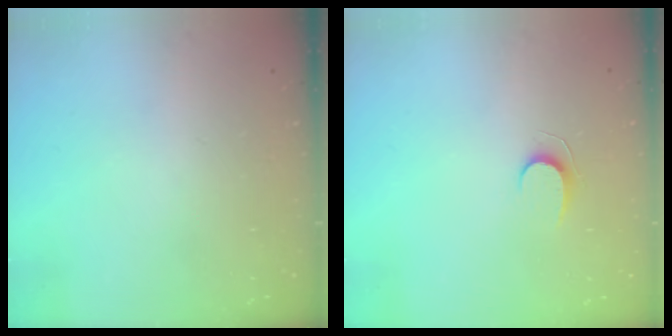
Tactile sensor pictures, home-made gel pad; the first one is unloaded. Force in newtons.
{"total": 5.6, "press": 5.6, "slide": 0.5}